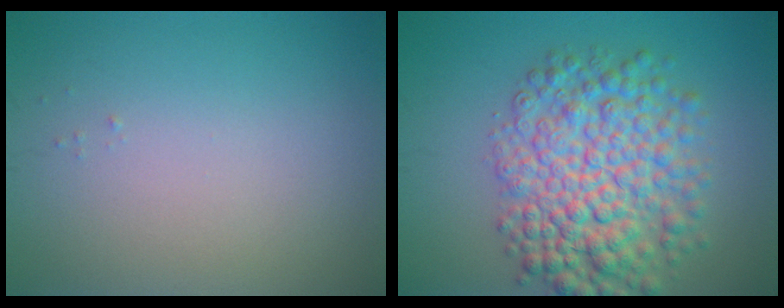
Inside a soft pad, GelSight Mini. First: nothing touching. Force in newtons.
{"total": 8.5, "press": 8.5, "slide": 0.1}